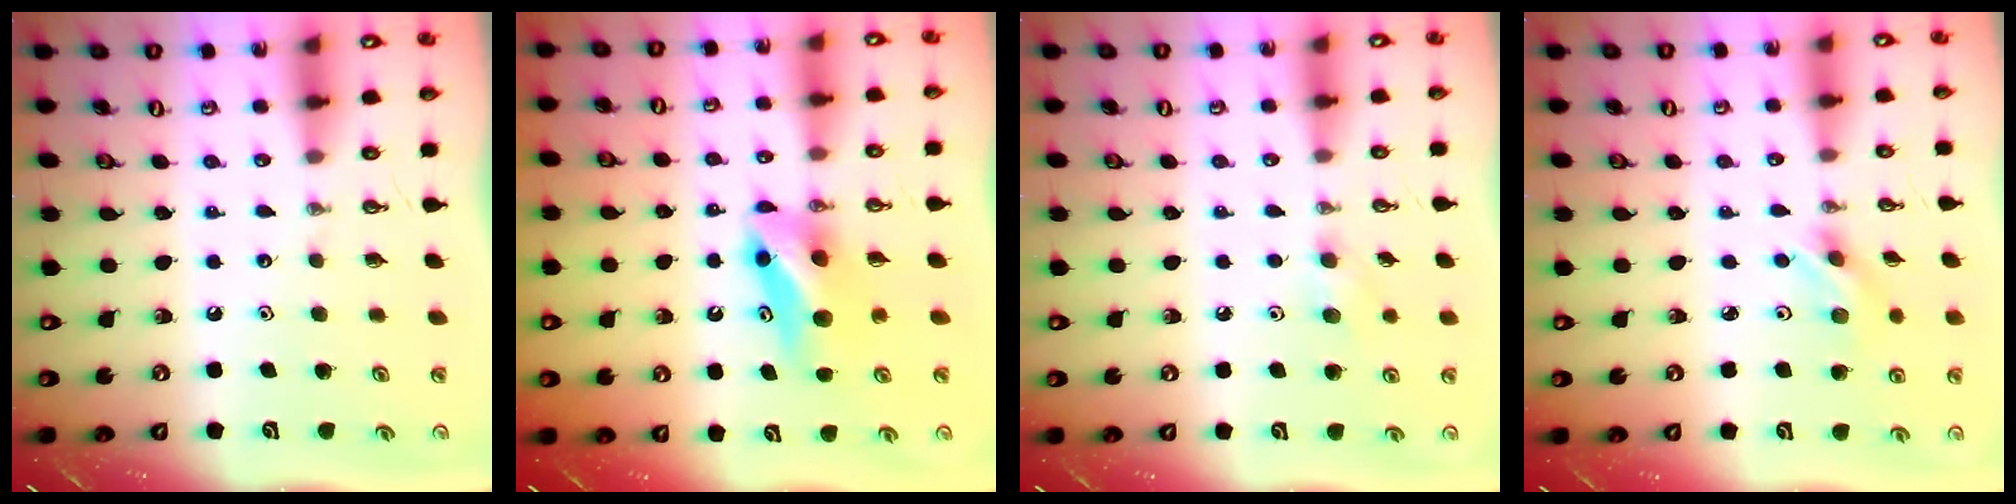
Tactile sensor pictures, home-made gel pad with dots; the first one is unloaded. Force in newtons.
{"total": 9.3, "press": 6.3, "slide": 6.9}
{"total": 6.4, "press": 6.3, "slide": 1.1}
{"total": 3.0, "press": 3.0, "slide": 0.4}